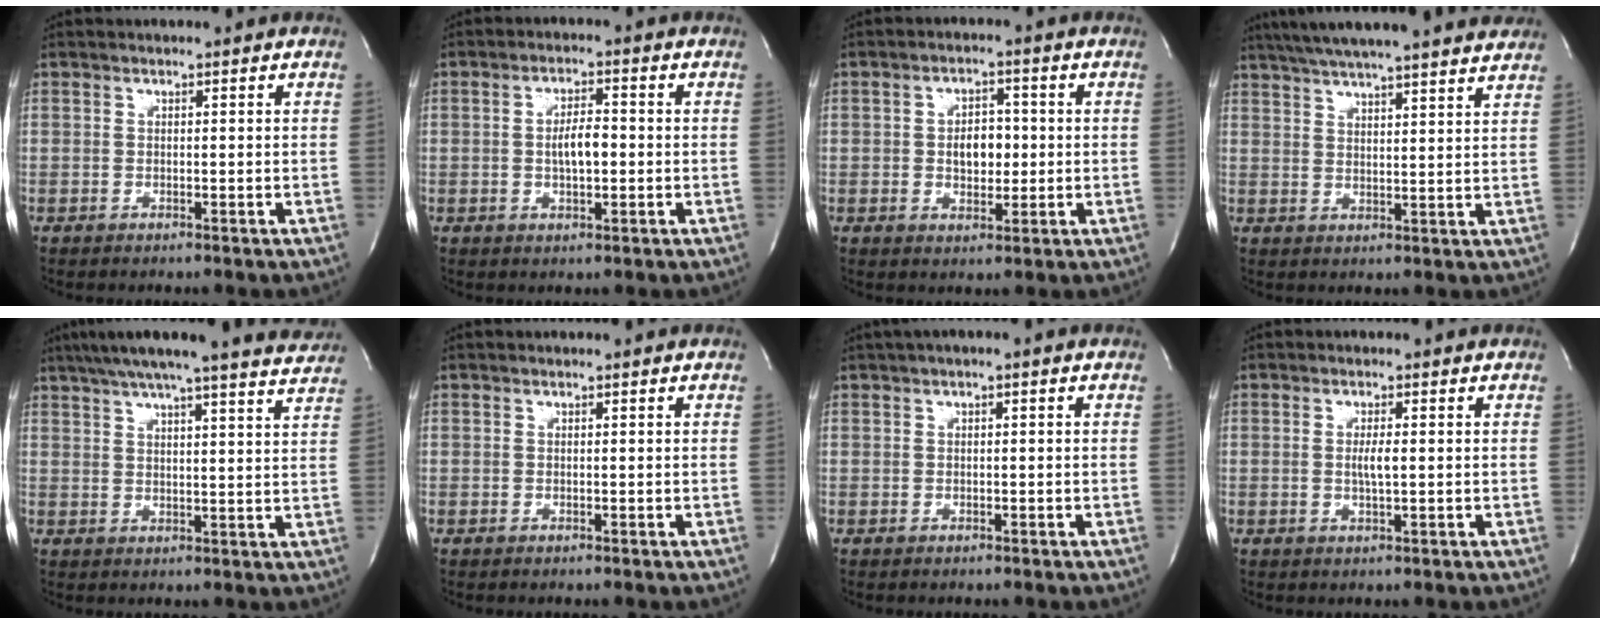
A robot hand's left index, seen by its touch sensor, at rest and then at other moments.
{"total": 4.4, "force": [-0.4, 1.5, 4.1], "torque": [-0.074, 0.002, -0.006]}
{"total": 4.9, "force": [-0.1, 3.0, 3.9], "torque": [-0.061, 0.008, 0.004]}
{"total": 22.4, "force": [19.7, 1.8, 10.5], "torque": [-0.178, 0.024, 0.265]}
{"total": 21.7, "force": [19.5, 1.1, 9.5], "torque": [-0.151, -0.008, 0.240]}
{"total": 0.0}
{"total": 1.3, "force": [0.2, 0.3, 1.3], "torque": [-0.023, 0.005, 0.001]}
{"total": 2.3, "force": [-0.1, 0.2, 2.3], "torque": [-0.046, -0.002, 0.002]}